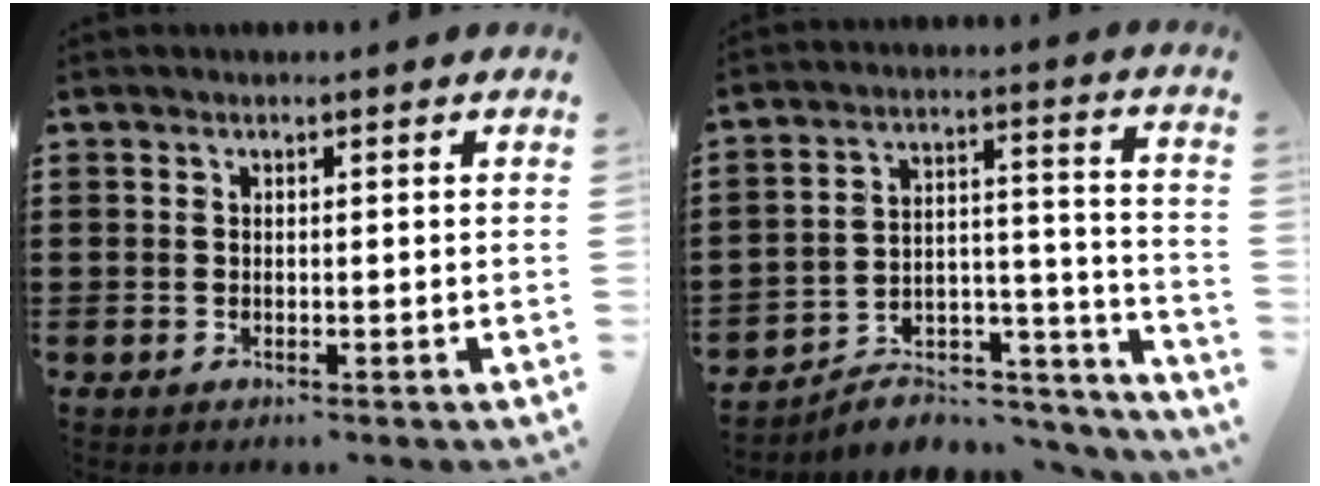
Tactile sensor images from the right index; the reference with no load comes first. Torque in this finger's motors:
{"motor_torque": [-0.12, 0.08, 0.34, 0.03]}